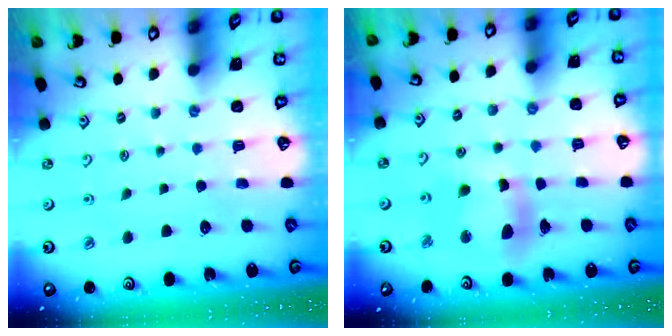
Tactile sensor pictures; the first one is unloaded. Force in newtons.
{"total": 11.7, "press": 11.6, "slide": 1.6}